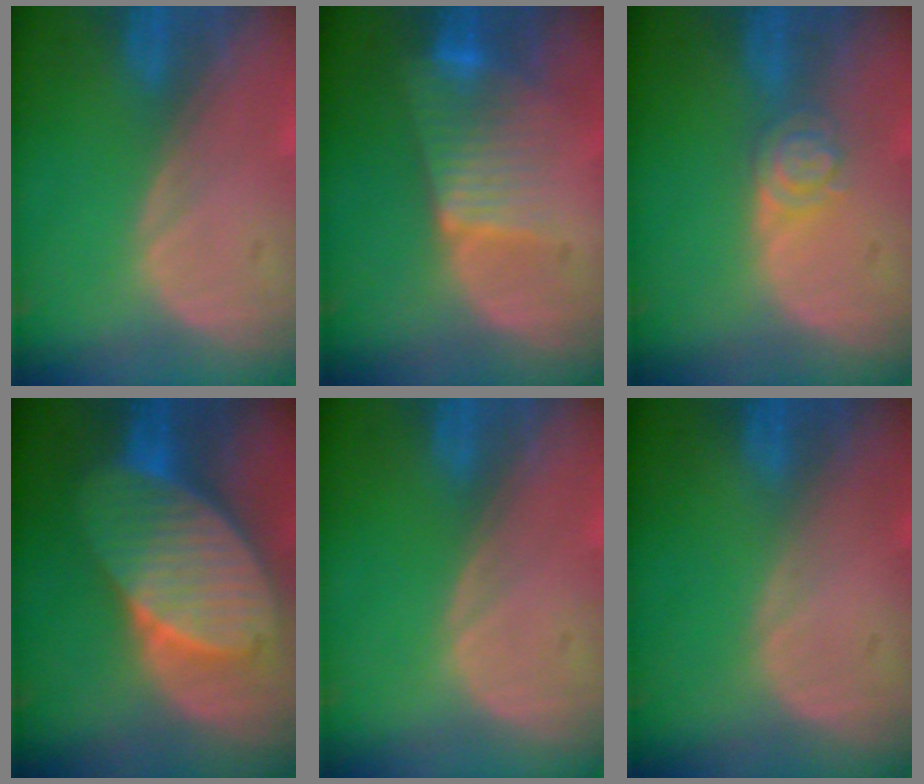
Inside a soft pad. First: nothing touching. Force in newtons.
{"total": 7.5, "press": 6.6, "slide": 3.6}
{"total": 3.9, "press": 3.6, "slide": 1.6}
{"total": 10.6, "press": 10.6, "slide": 0.7}
{"total": 0.0}
{"total": 0.0}